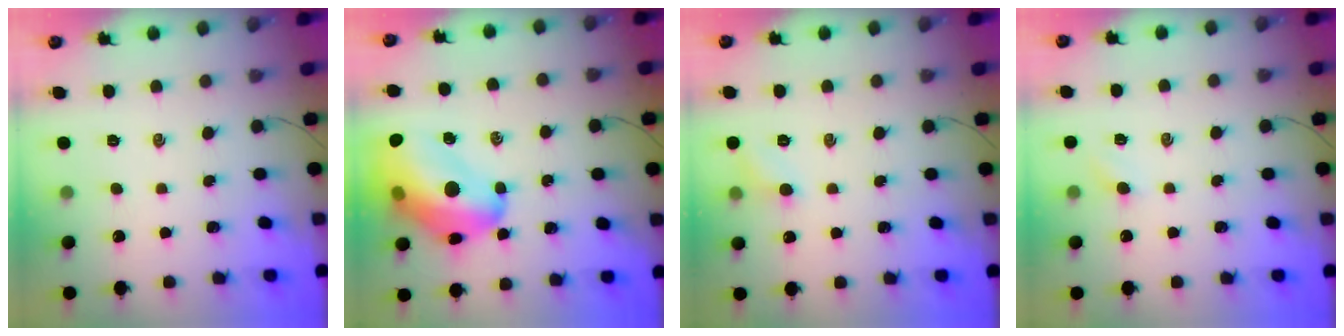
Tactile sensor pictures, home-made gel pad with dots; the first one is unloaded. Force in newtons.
{"total": 23.2, "press": 22.4, "slide": 5.9}
{"total": 5.5, "press": 5.2, "slide": 1.9}
{"total": 3.1, "press": 3.0, "slide": 1.0}